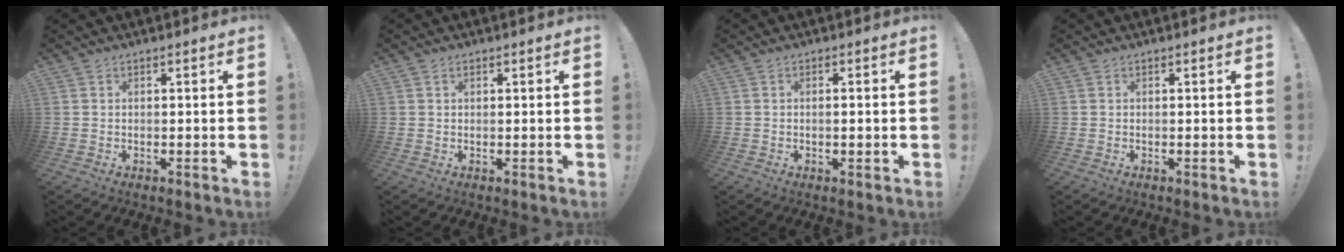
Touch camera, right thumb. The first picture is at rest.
{"total": 0.6, "force": [0.4, 0.4, 0.3], "torque": [-0.009, 0.003, 0.008]}
{"total": 1.4, "force": [-0.3, 0.1, 1.3], "torque": [-0.021, 0.001, -0.006]}
{"total": 0.0}